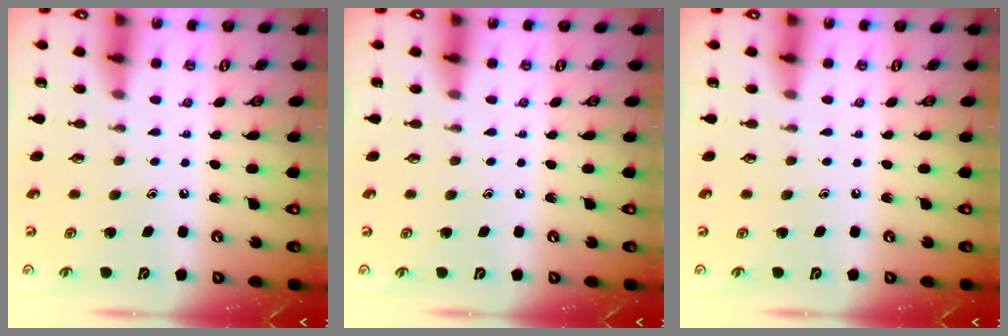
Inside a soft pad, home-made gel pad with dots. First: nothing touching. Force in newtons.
{"total": 0.0}
{"total": 0.0}